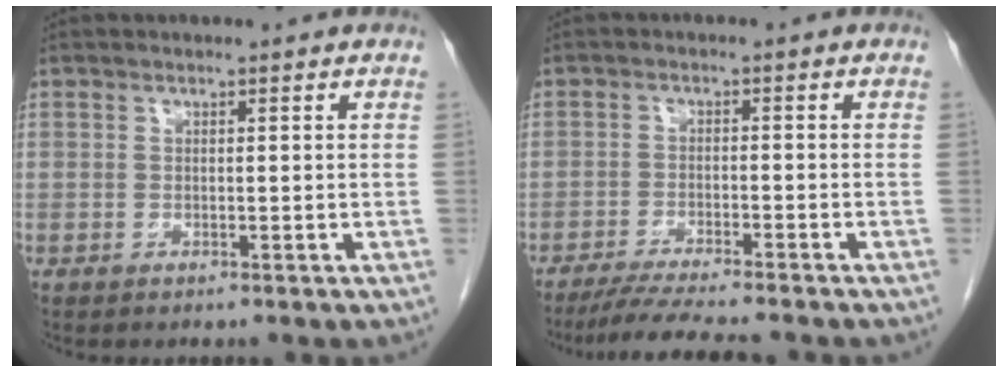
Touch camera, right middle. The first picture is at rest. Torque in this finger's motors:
{"motor_torque": [0.49, -0.46, 0.04, 0.02]}